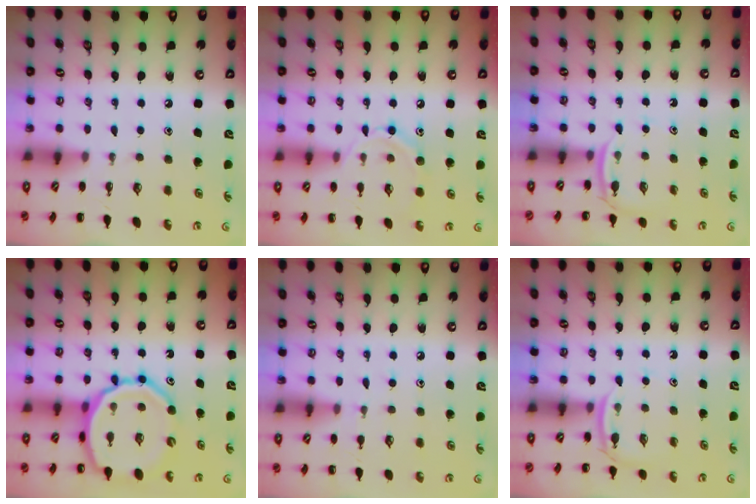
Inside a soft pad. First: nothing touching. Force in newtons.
{"total": 8.2, "press": 8.2, "slide": 0.8}
{"total": 3.8, "press": 3.6, "slide": 1.2}
{"total": 15.2, "press": 14.8, "slide": 3.4}
{"total": 4.2, "press": 3.8, "slide": 1.6}
{"total": 3.8, "press": 3.6, "slide": 1.2}